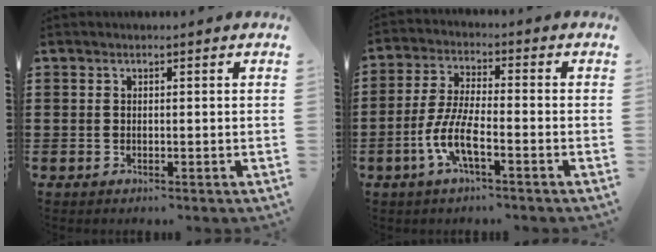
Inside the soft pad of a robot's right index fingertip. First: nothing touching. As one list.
[{"total": 6.9, "force": [-3.3, 1.5, 5.9], "torque": [-0.145, -0.016, -0.069]}]